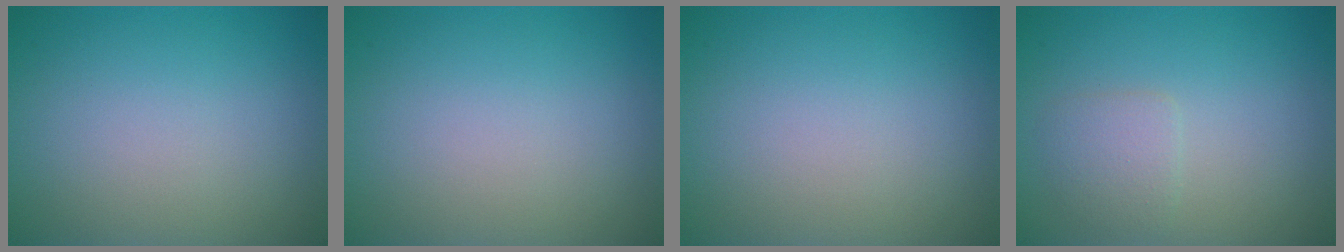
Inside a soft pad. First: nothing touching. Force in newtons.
{"total": 0.0}
{"total": 0.0}
{"total": 1.8, "press": 1.8, "slide": 0.1}